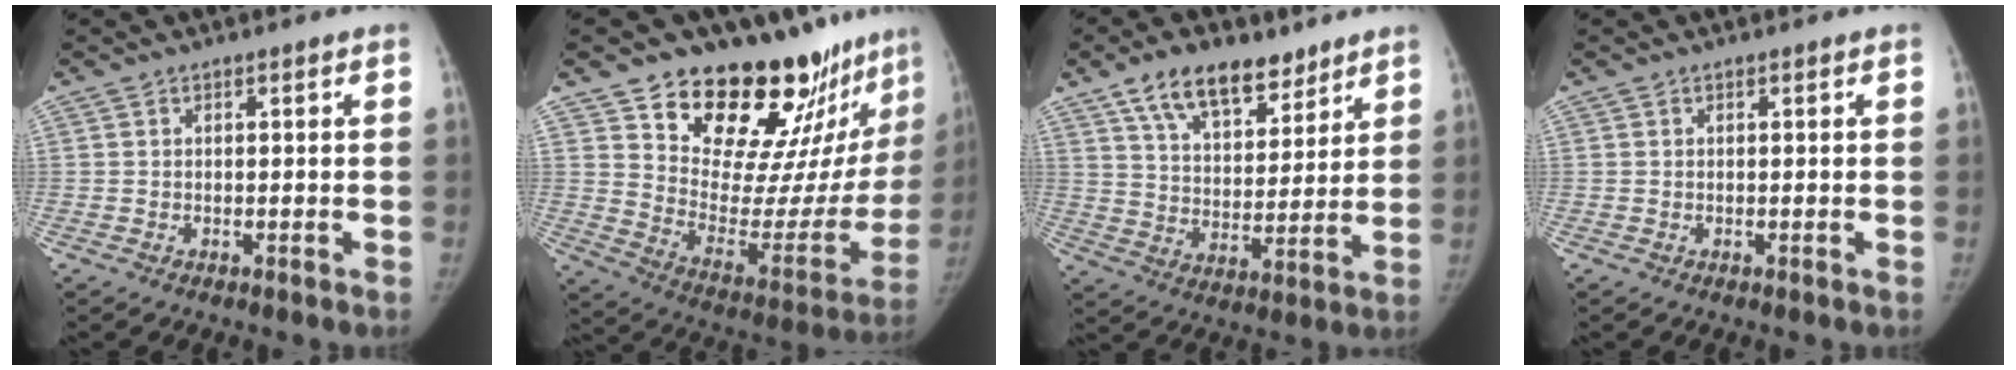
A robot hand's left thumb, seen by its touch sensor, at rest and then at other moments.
{"total": 27.3, "force": [20.9, 10.7, 13.9], "torque": [-0.158, -0.137, 0.300]}
{"total": 14.3, "force": [9.6, 7.4, 7.6], "torque": [-0.089, -0.047, 0.165]}
{"total": 0.0}